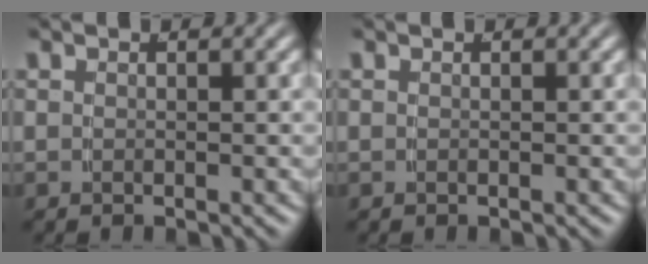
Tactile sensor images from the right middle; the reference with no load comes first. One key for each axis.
{"total": 0.0}